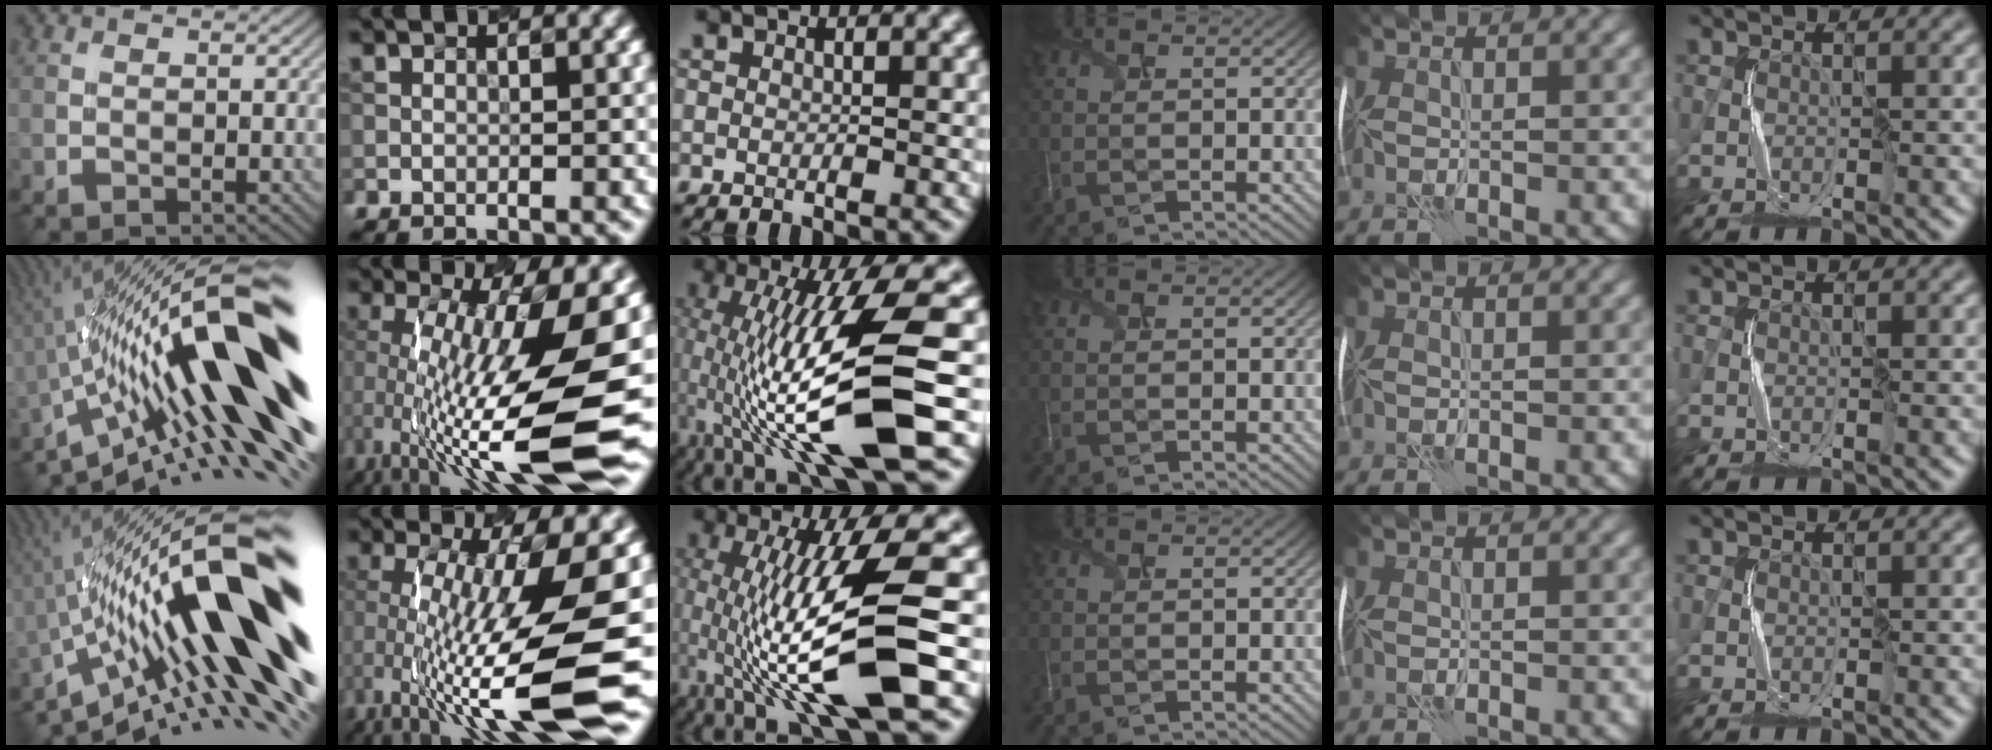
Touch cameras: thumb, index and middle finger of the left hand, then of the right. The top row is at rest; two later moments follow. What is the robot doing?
{"motion": "shake", "object": "plastic piggy bank"}